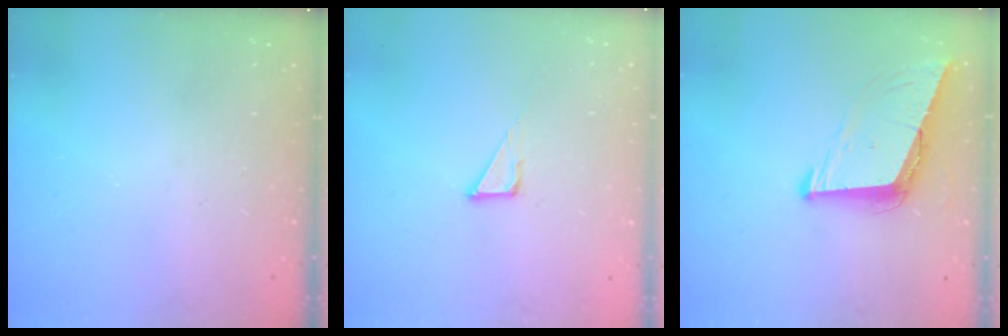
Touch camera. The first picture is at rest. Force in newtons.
{"total": 3.6, "press": 3.6, "slide": 0.3}
{"total": 8.8, "press": 7.9, "slide": 3.8}